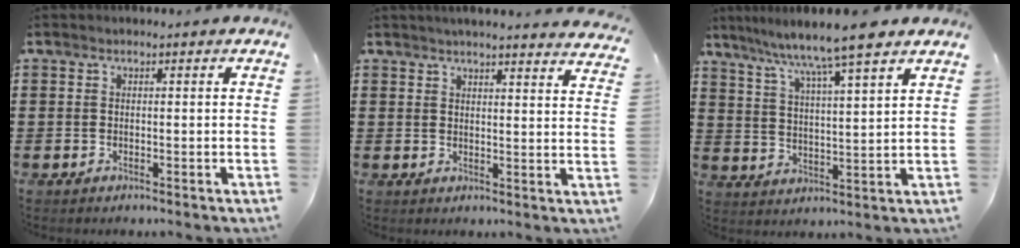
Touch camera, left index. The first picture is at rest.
{"total": 3.1, "force": [3.0, -0.4, 0.2], "torque": [-0.015, -0.015, 0.055]}
{"total": 7.5, "force": [6.3, -0.3, 4.1], "torque": [-0.102, -0.030, 0.104]}